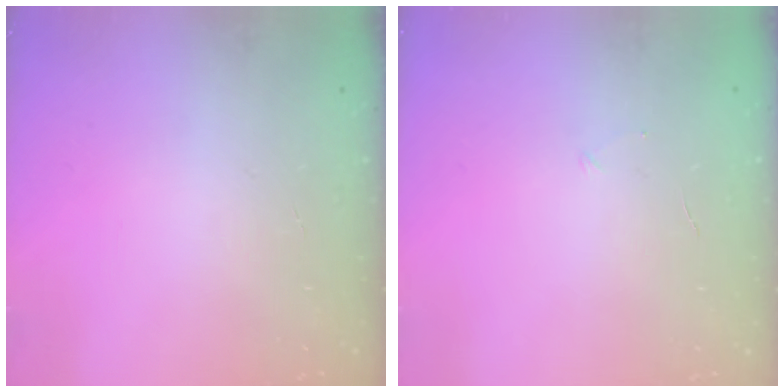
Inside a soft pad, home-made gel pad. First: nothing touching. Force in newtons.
{"total": 2.4, "press": 2.3, "slide": 0.8}